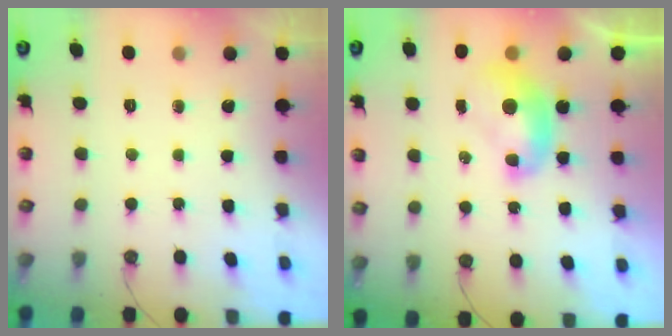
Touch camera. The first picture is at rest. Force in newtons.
{"total": 1.7, "press": 1.7, "slide": 0.2}